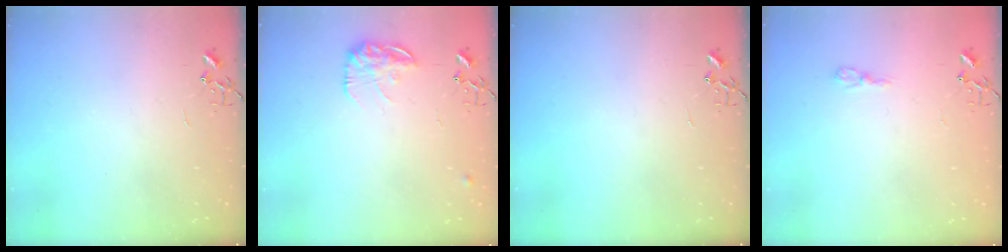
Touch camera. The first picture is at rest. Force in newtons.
{"total": 12.3, "press": 12.2, "slide": 0.6}
{"total": 0.0}
{"total": 4.4, "press": 4.4, "slide": 0.7}